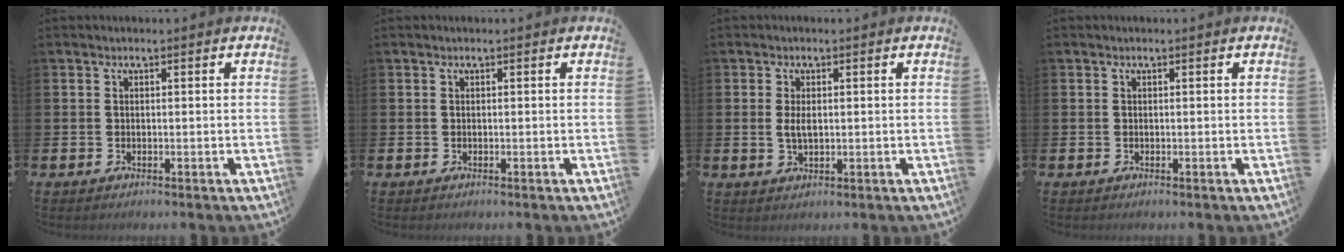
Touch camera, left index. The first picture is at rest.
{"total": 0.0}
{"total": 2.3, "force": [0.2, 1.1, 2.0], "torque": [-0.026, 0.000, 0.000]}
{"total": 0.0}